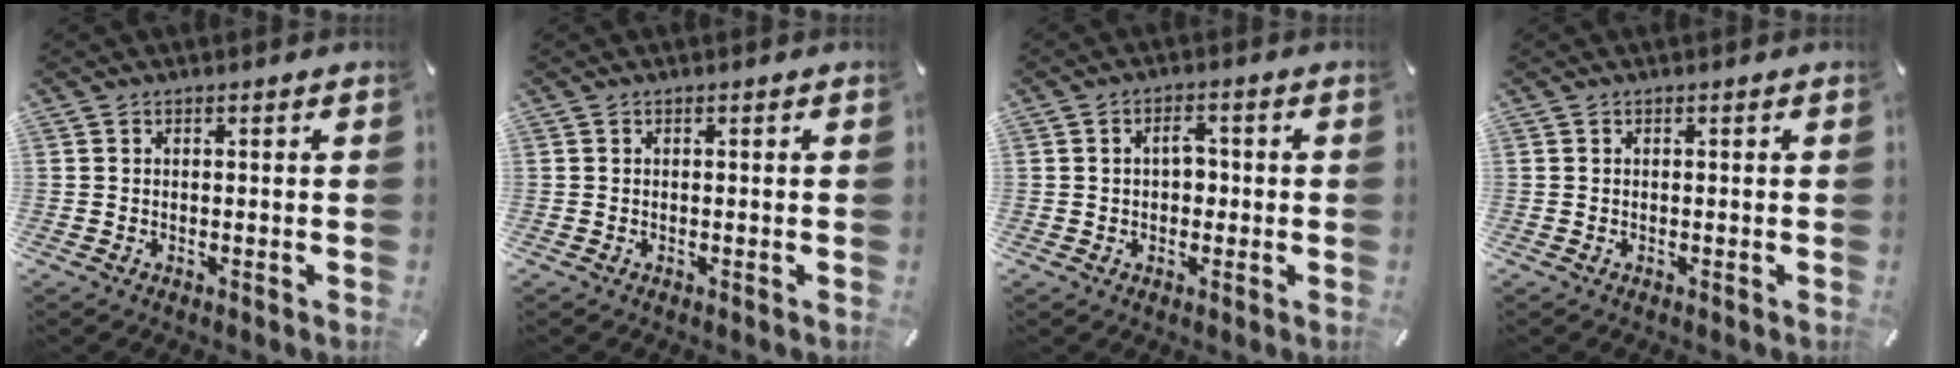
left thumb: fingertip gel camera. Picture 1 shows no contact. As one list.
[{"total": 0.0}, {"total": 4.0, "force": [0.1, 2.6, 3.0], "torque": [-0.043, 0.004, -0.005]}, {"total": 0.0}]